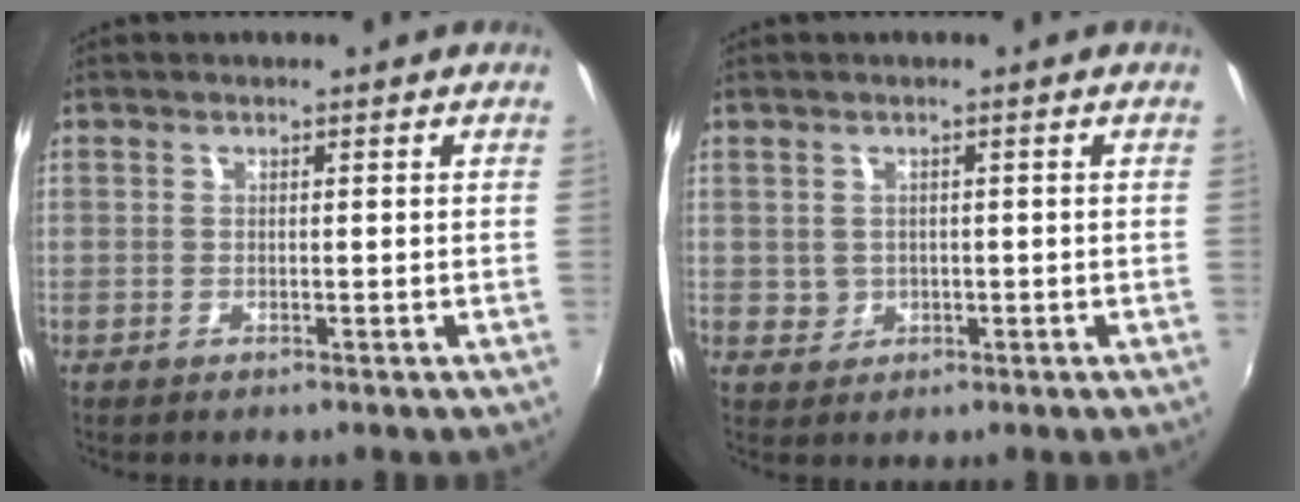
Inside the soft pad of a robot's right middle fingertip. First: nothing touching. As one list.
[{"total": 2.3, "force": [0.1, 2.2, 0.4], "torque": [-0.002, 0.002, 0.003]}]